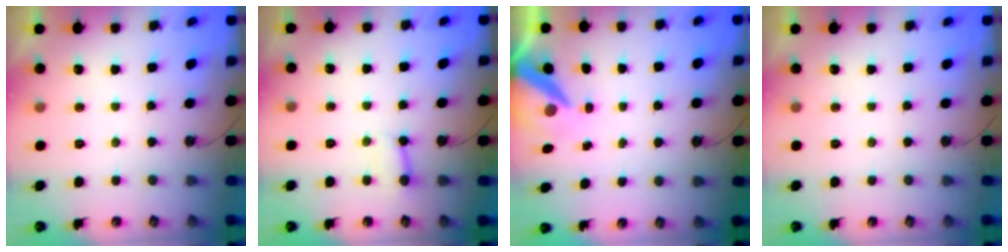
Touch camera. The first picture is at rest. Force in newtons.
{"total": 4.0, "press": 3.9, "slide": 0.4}
{"total": 9.0, "press": 9.0, "slide": 0.8}
{"total": 0.0}